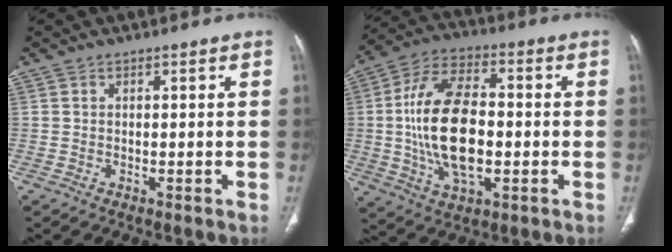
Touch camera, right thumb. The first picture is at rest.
{"total": 18.4, "force": [-1.1, 9.8, 15.5], "torque": [-0.290, 0.014, -0.018]}